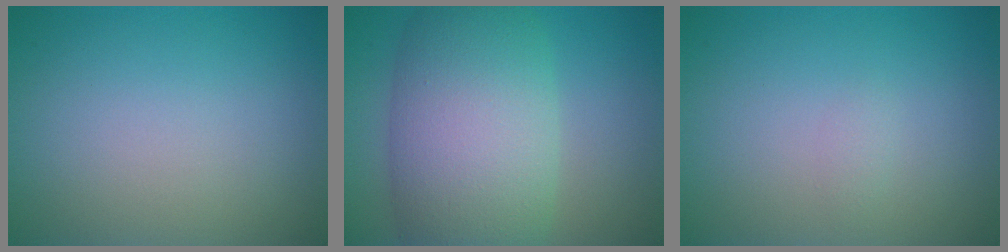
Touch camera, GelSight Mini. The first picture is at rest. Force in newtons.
{"total": 10.6, "press": 10.6, "slide": 0.5}
{"total": 0.5, "press": 0.5, "slide": 0.0}